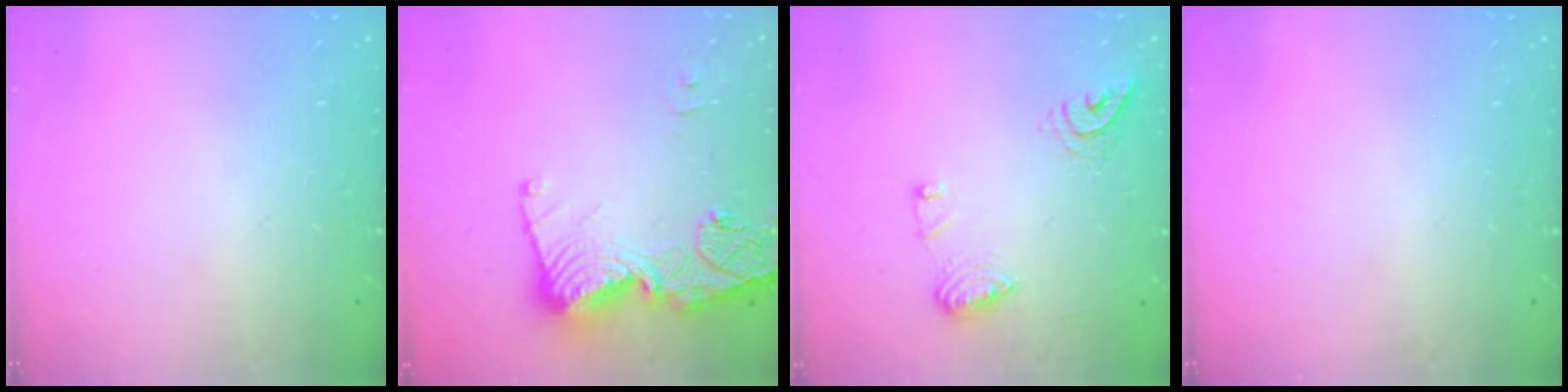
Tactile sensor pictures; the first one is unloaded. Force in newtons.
{"total": 17.9, "press": 17.8, "slide": 1.7}
{"total": 9.8, "press": 9.8, "slide": 0.6}
{"total": 0.0}